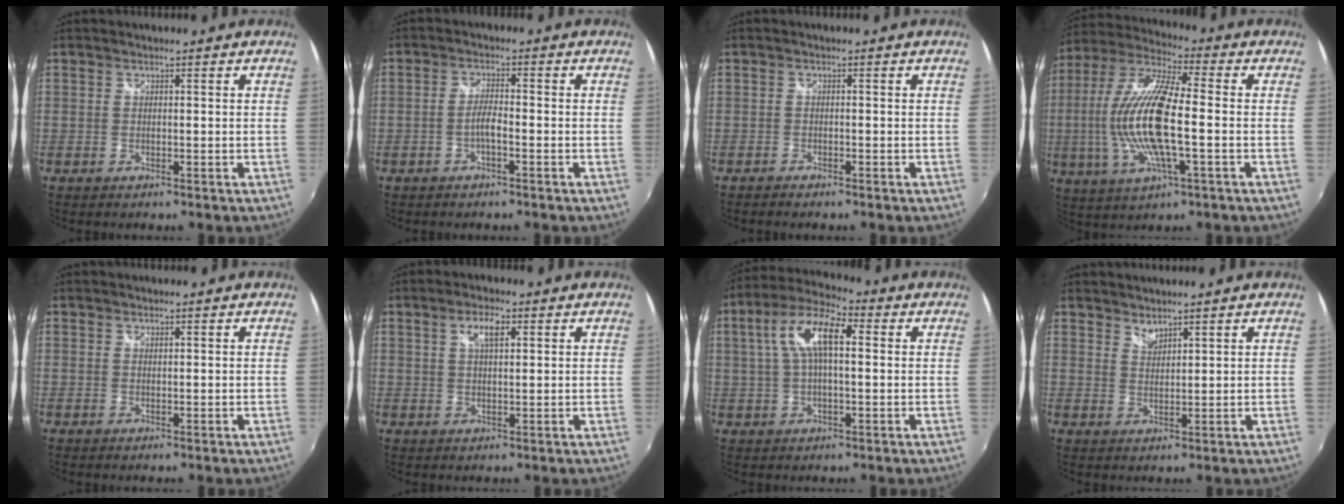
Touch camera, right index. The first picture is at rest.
{"total": 2.7, "force": [-1.2, 0.4, 2.4], "torque": [-0.051, 0.006, -0.025]}
{"total": 1.4, "force": [-1.3, 0.3, 0.4], "torque": [-0.015, -0.007, -0.026]}
{"total": 17.4, "force": [-1.7, 4.3, 16.8], "torque": [-0.326, -0.003, -0.036]}
{"total": 0.0}
{"total": 4.0, "force": [1.6, 1.4, 3.3], "torque": [-0.059, 0.007, 0.027]}
{"total": 10.7, "force": [2.2, 4.0, 9.6], "torque": [-0.188, 0.026, 0.035]}
{"total": 2.3, "force": [2.2, 0.4, 0.5], "torque": [-0.005, 0.001, 0.038]}